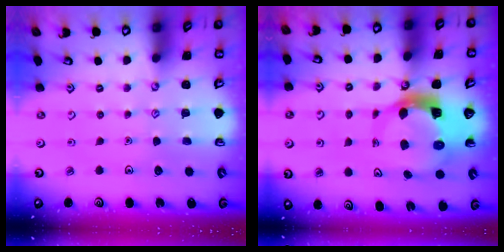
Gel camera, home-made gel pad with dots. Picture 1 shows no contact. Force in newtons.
{"total": 6.9, "press": 6.8, "slide": 0.7}